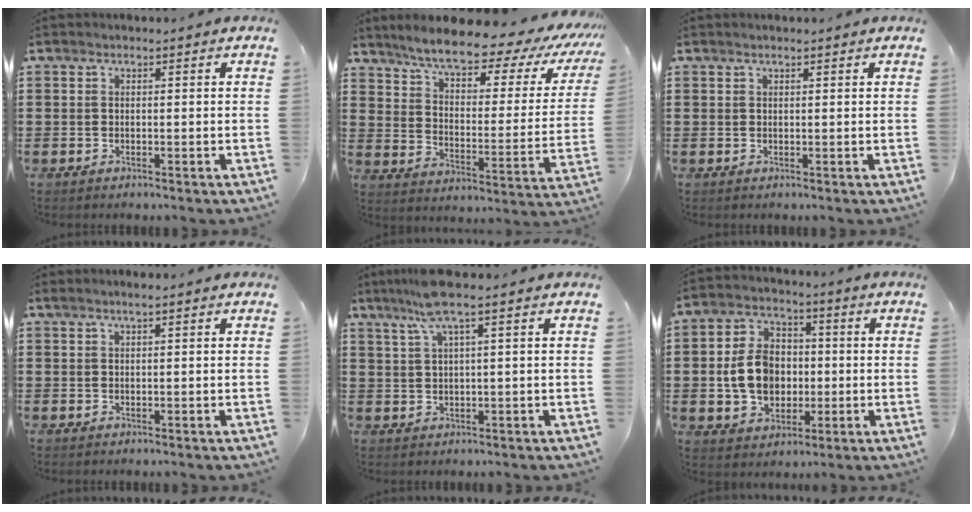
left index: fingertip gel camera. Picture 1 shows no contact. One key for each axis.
{"total": 7.7, "fx": 6.4, "fy": 0.8, "fz": 4.2, "tx": -0.101, "ty": -0.043, "tz": 0.100}
{"total": 0.6, "fx": 0.5, "fy": 0.0, "fz": 0.4, "tx": -0.009, "ty": 0.000, "tz": 0.009}
{"total": 1.3, "fx": 0.6, "fy": 0.0, "fz": 1.1, "tx": -0.021, "ty": 0.001, "tz": 0.011}
{"total": 5.6, "fx": 3.0, "fy": 0.0, "fz": 4.7, "tx": -0.099, "ty": 0.005, "tz": 0.052}
{"total": 8.9, "fx": -0.6, "fy": 6.9, "fz": 5.6, "tx": -0.126, "ty": 0.006, "tz": -0.016}